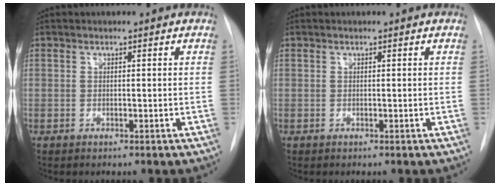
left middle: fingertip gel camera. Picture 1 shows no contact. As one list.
[{"total": 0.0}]